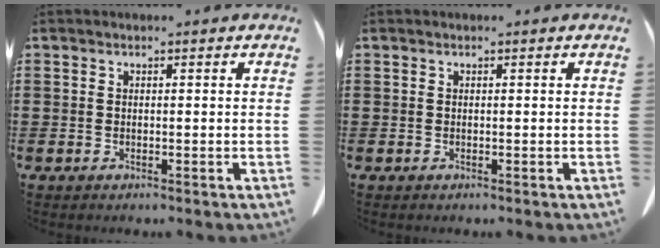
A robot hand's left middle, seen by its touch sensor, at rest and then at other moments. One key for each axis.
{"total": 0.0}